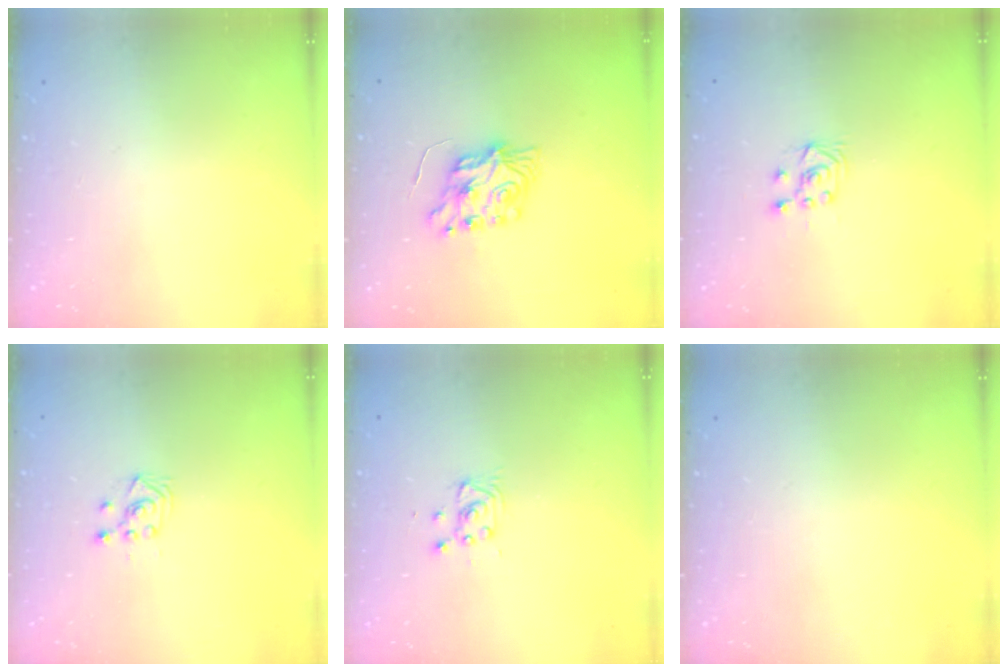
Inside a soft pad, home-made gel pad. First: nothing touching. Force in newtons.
{"total": 7.3, "press": 7.3, "slide": 0.2}
{"total": 6.3, "press": 6.3, "slide": 0.7}
{"total": 3.4, "press": 3.3, "slide": 0.9}
{"total": 3.3, "press": 3.3, "slide": 0.4}
{"total": 0.0}